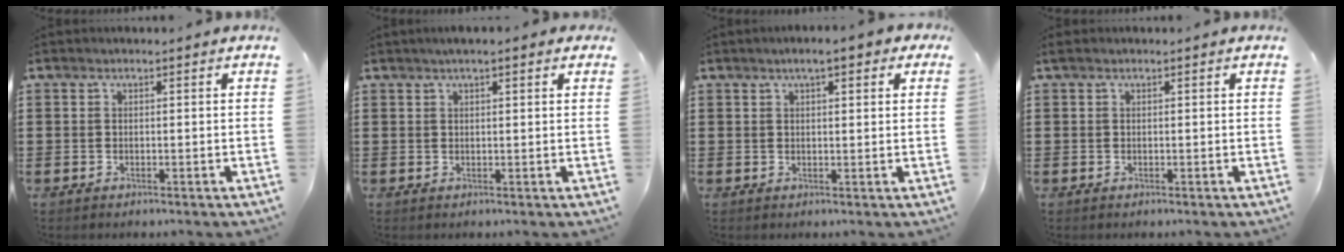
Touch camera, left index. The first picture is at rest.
{"total": 1.9, "force": [1.3, 0.3, 1.3], "torque": [-0.028, 0.005, 0.022]}
{"total": 3.5, "force": [2.0, 0.7, 2.8], "torque": [-0.050, 0.003, 0.031]}
{"total": 0.0}